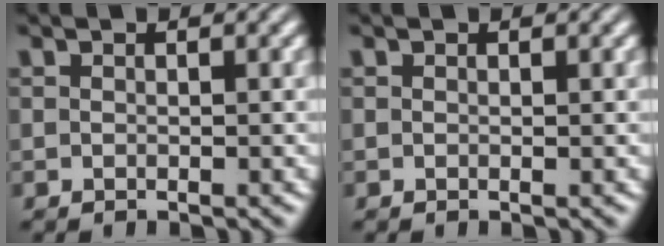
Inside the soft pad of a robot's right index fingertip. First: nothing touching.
{"total": 0.0}